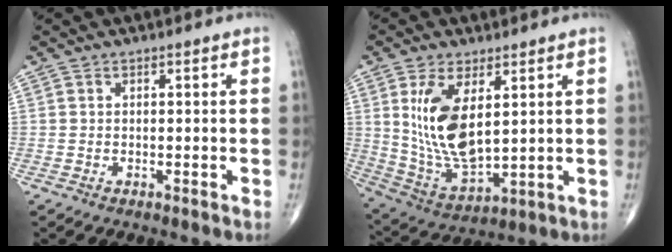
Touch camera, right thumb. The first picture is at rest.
{"total": 14.3, "force": [3.7, 6.7, 12.1], "torque": [-0.228, -0.024, 0.091]}